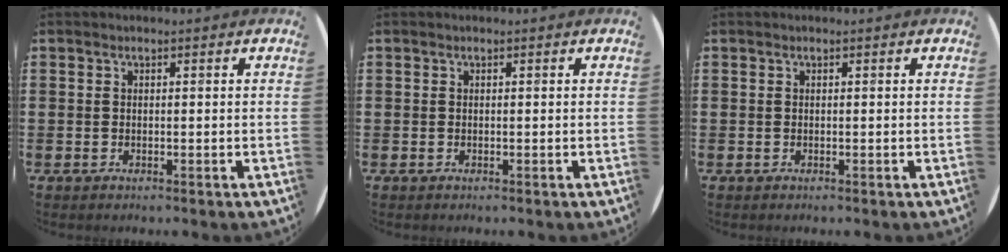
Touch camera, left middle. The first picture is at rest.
{"total": 0.0}
{"total": 0.0}